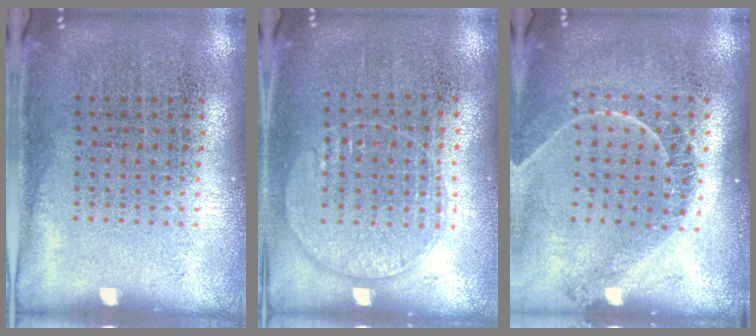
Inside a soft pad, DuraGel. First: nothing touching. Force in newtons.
{"total": 1.0, "press": 0.9, "slide": 0.4}
{"total": 1.2, "press": 1.2, "slide": 0.2}